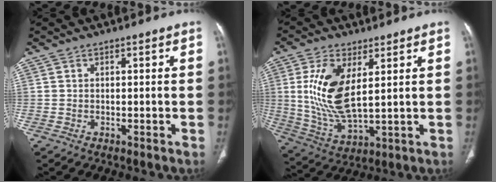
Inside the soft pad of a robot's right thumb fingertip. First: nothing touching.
{"total": 13.7, "force": [3.5, 6.0, 11.8], "torque": [-0.242, -0.022, 0.080]}